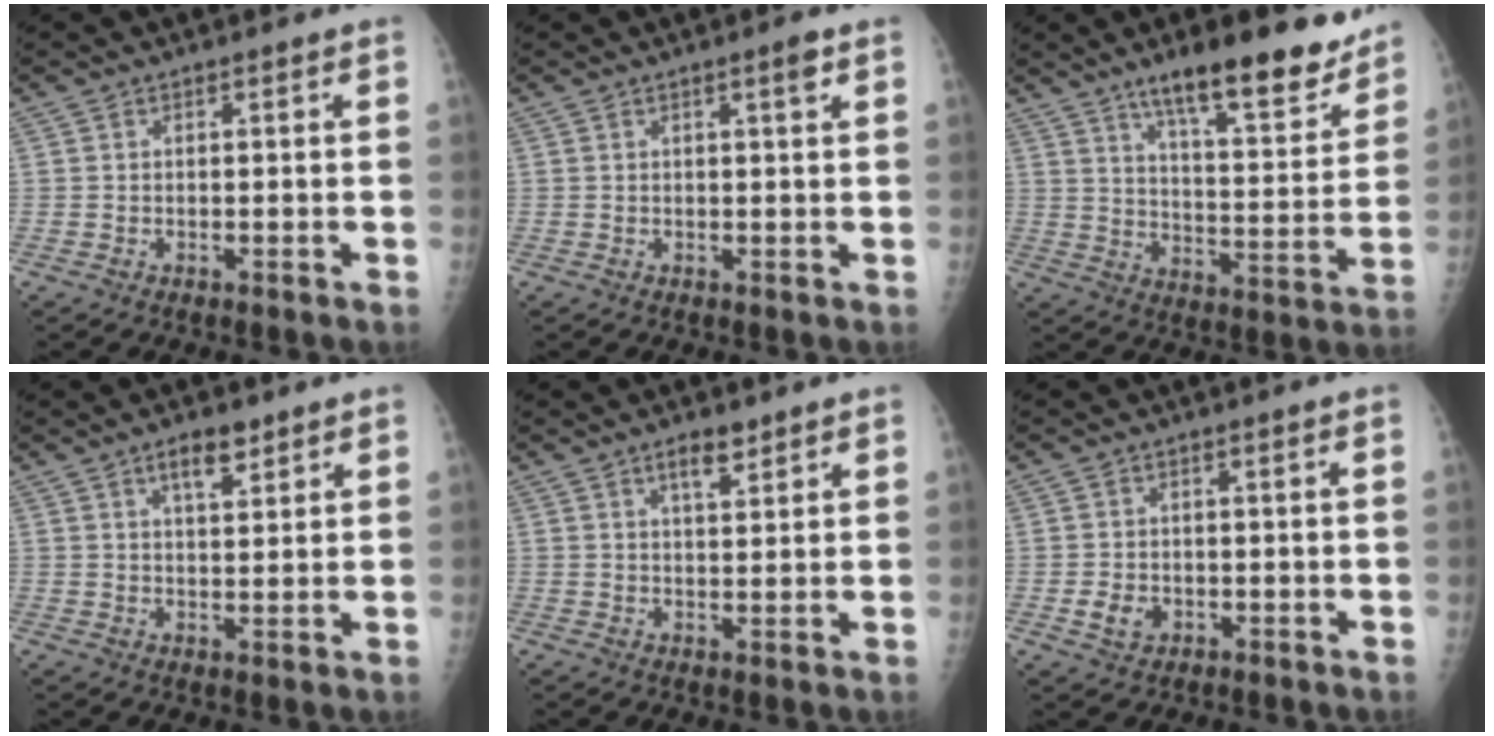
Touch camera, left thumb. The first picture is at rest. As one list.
[{"total": 1.7, "force": [0.9, 0.2, 1.4], "torque": [-0.022, -0.003, 0.013]}, {"total": 17.6, "force": [12.9, 4.6, 11.1], "torque": [-0.123, -0.076, 0.199]}, {"total": 4.9, "force": [3.1, 2.0, 3.2], "torque": [-0.034, -0.018, 0.051]}, {"total": 3.9, "force": [2.6, 1.5, 2.5], "torque": [-0.024, -0.016, 0.044]}, {"total": 3.0, "force": [-1.0, 2.3, 1.6], "torque": [-0.019, 0.003, -0.009]}]